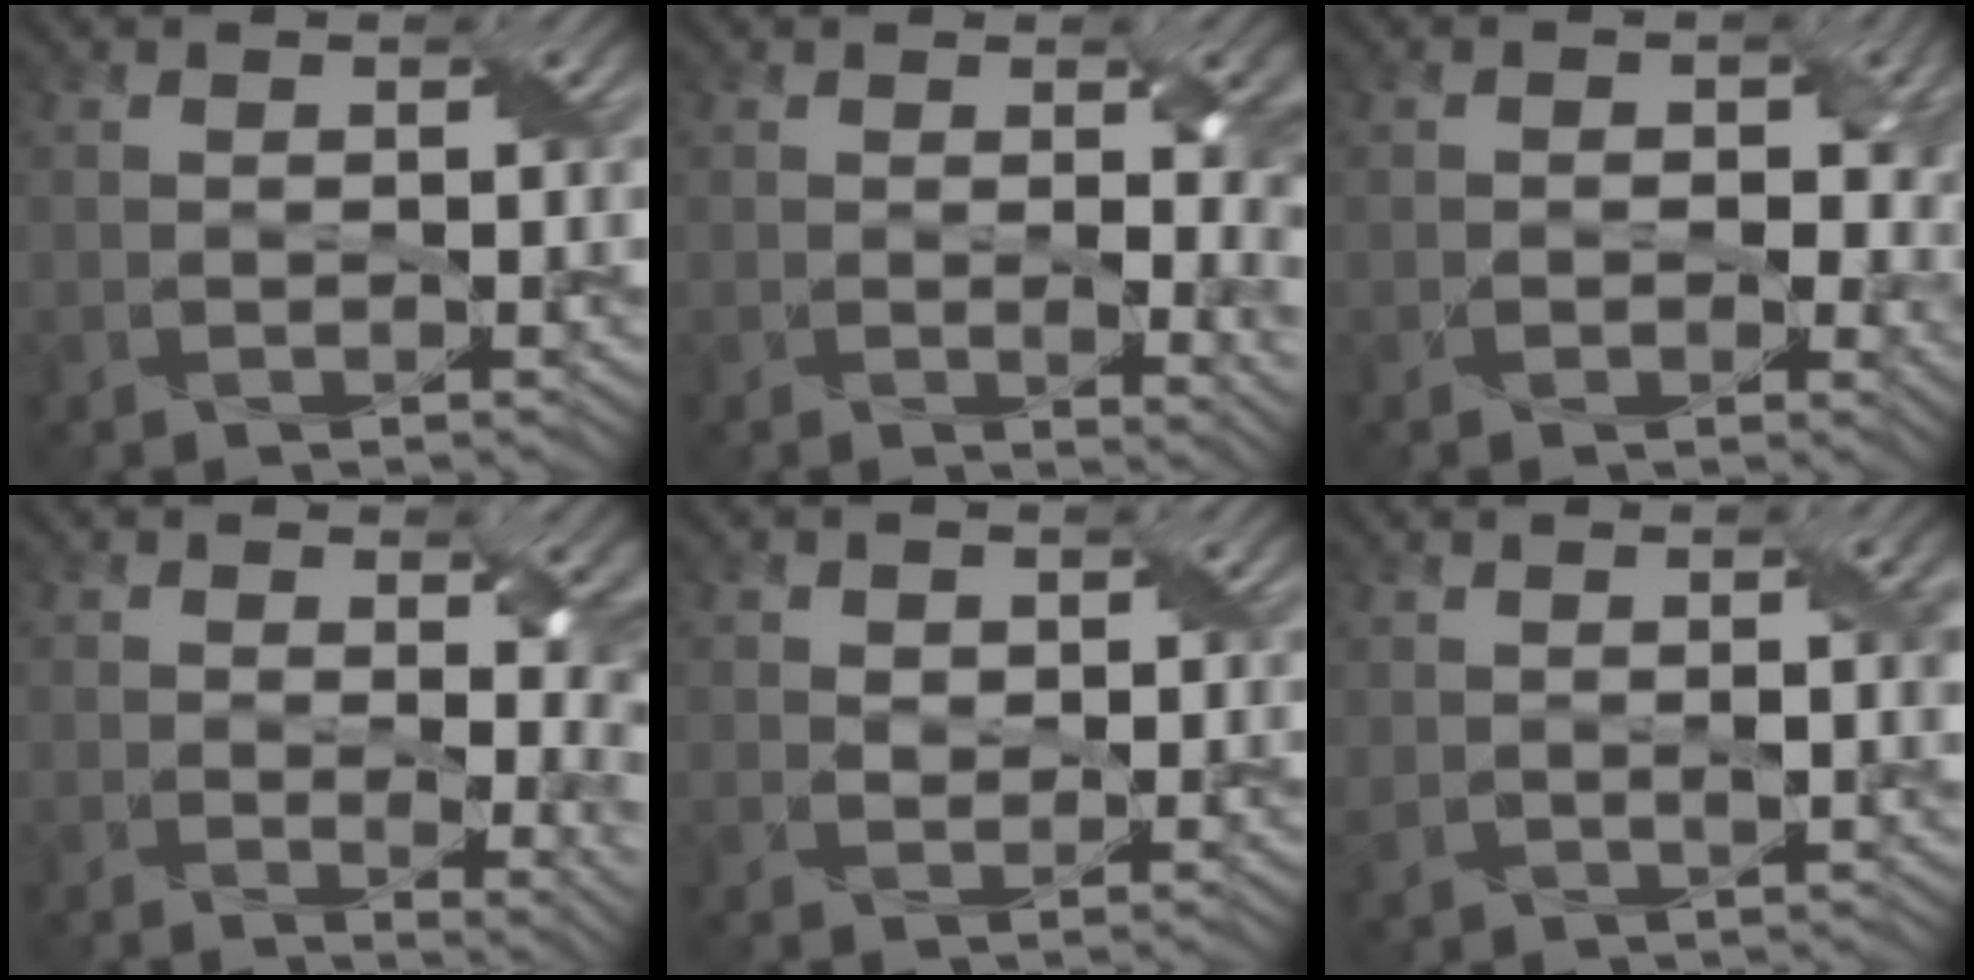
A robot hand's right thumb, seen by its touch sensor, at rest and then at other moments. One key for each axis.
{"total": 5.9, "fx": 0.6, "fy": 2.2, "fz": 5.5, "tx": -0.074, "ty": -0.010, "tz": 0.020}
{"total": 4.8, "fx": -0.3, "fy": 3.2, "fz": 3.5, "tx": -0.039, "ty": -0.011, "tz": 0.000}
{"total": 7.4, "fx": 1.9, "fy": 3.8, "fz": 6.0, "tx": -0.076, "ty": -0.021, "tz": 0.047}
{"total": 1.8, "fx": 1.1, "fy": 1.3, "fz": 0.6, "tx": -0.021, "ty": -0.001, "tz": 0.019}
{"total": 4.8, "fx": 1.3, "fy": 1.9, "fz": 4.2, "tx": -0.084, "ty": 0.001, "tz": 0.026}